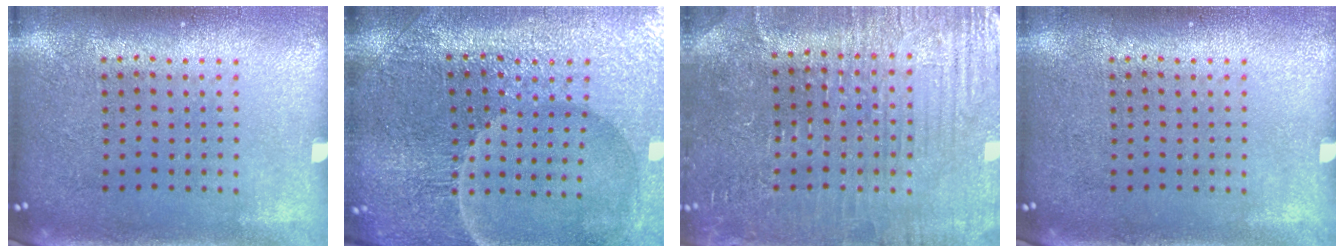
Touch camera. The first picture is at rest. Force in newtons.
{"total": 4.2, "press": 4.1, "slide": 0.7}
{"total": 4.0, "press": 3.9, "slide": 0.9}
{"total": 0.0}